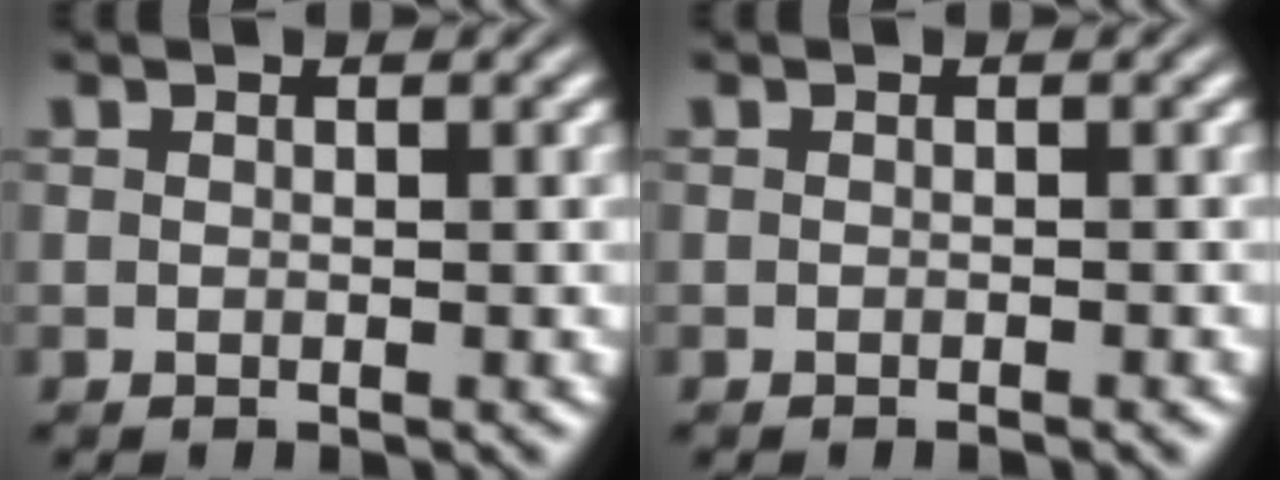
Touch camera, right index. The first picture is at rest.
{"total": 0.7, "force": [-0.6, -0.2, 0.1], "torque": [0.000, 0.002, -0.011]}